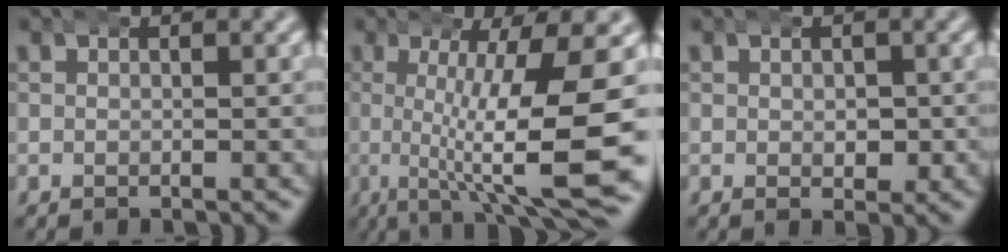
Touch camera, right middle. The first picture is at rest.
{"total": 10.6, "force": [-2.3, 1.6, 10.2], "torque": [-0.138, -0.009, -0.029]}
{"total": 1.4, "force": [-0.1, 1.0, 0.9], "torque": [-0.010, -0.002, -0.002]}